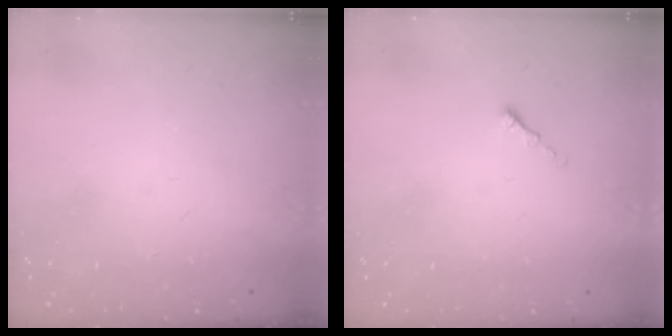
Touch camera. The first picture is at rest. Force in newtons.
{"total": 0.0}